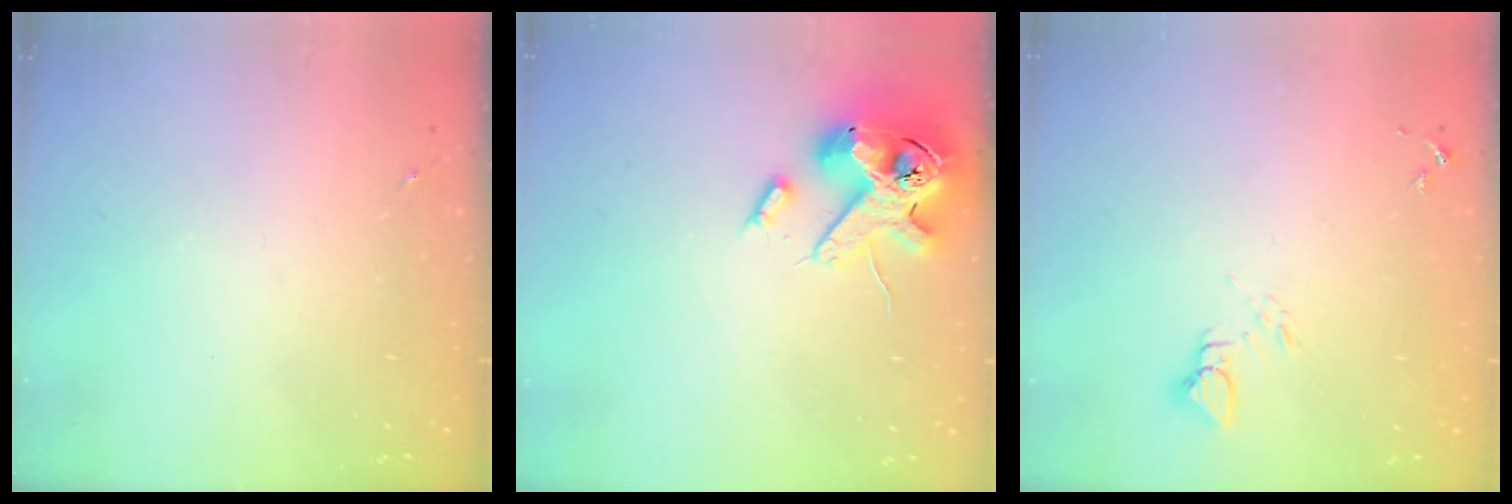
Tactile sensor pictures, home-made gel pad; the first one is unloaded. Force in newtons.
{"total": 15.9, "press": 15.7, "slide": 2.7}
{"total": 3.4, "press": 3.4, "slide": 0.2}